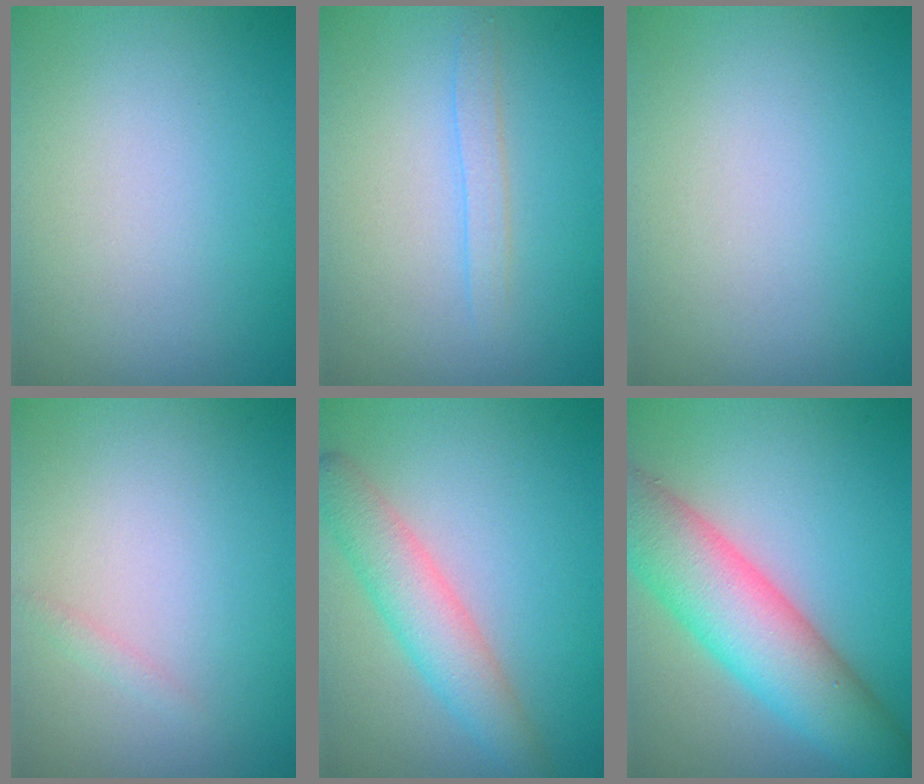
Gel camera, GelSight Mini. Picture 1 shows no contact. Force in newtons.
{"total": 1.2, "press": 1.2, "slide": 0.0}
{"total": 0.0}
{"total": 0.6, "press": 0.6, "slide": 0.1}
{"total": 4.0, "press": 4.0, "slide": 0.2}
{"total": 8.6, "press": 8.6, "slide": 0.3}